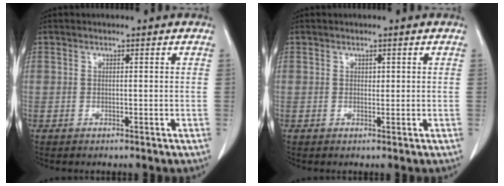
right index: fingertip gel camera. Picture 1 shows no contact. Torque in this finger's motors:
{"motor_torque": [0.04, -0.01, 0.02, -0.01]}